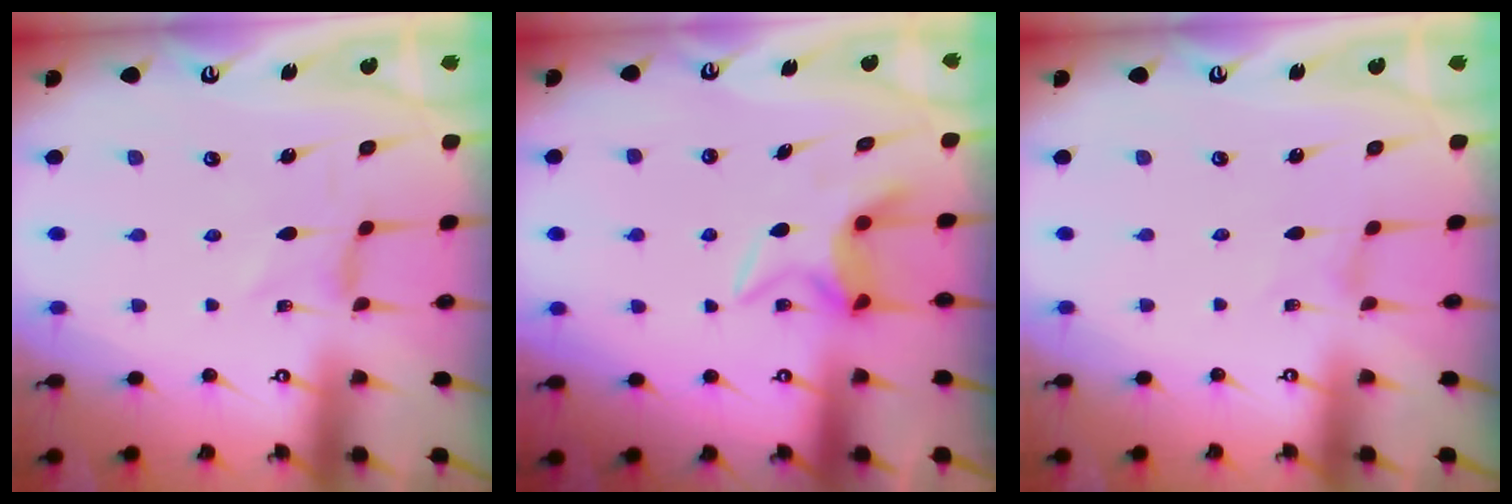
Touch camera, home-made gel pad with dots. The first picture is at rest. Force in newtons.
{"total": 6.8, "press": 6.8, "slide": 0.2}
{"total": 0.0}